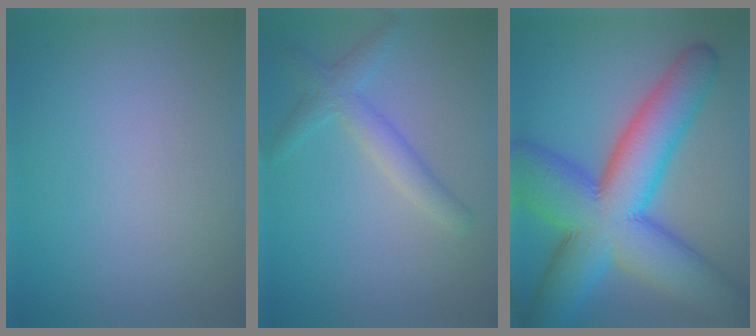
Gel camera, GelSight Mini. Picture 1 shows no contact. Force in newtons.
{"total": 1.9, "press": 1.9, "slide": 0.2}
{"total": 14.5, "press": 14.5, "slide": 0.2}